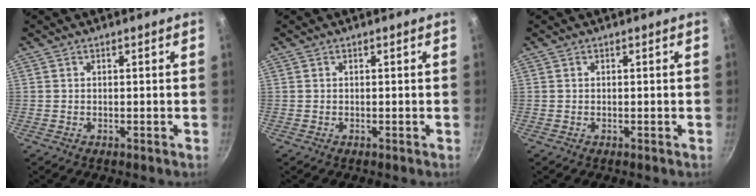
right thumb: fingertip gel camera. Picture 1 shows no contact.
{"total": 0.0}
{"total": 0.0}